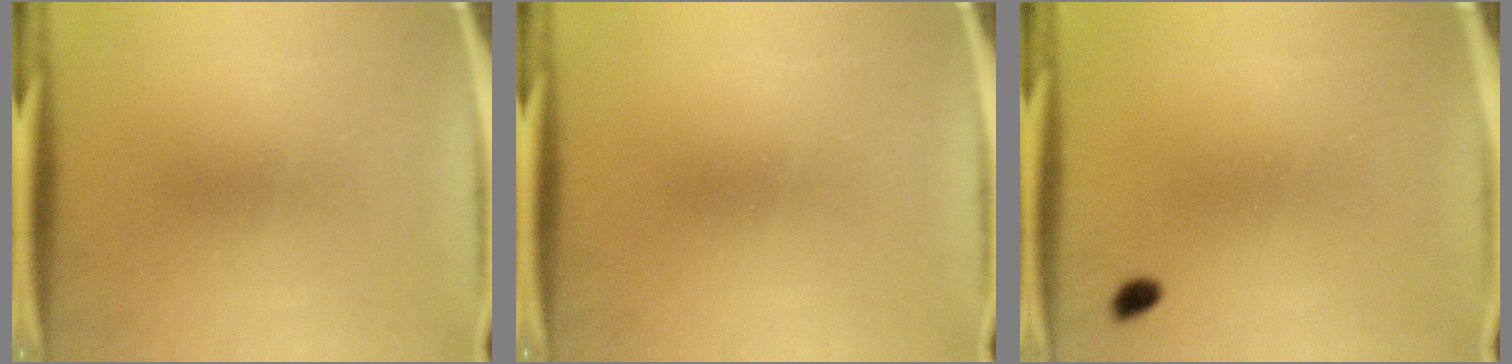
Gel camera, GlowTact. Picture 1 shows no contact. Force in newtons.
{"total": 0.0}
{"total": 1.3}